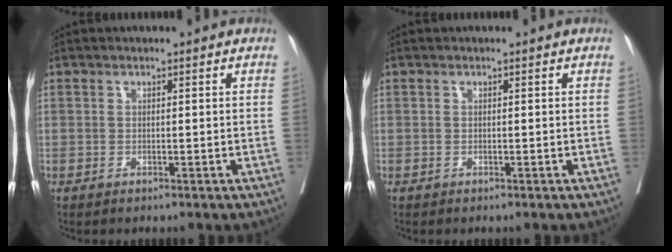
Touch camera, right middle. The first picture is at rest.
{"total": 0.0}